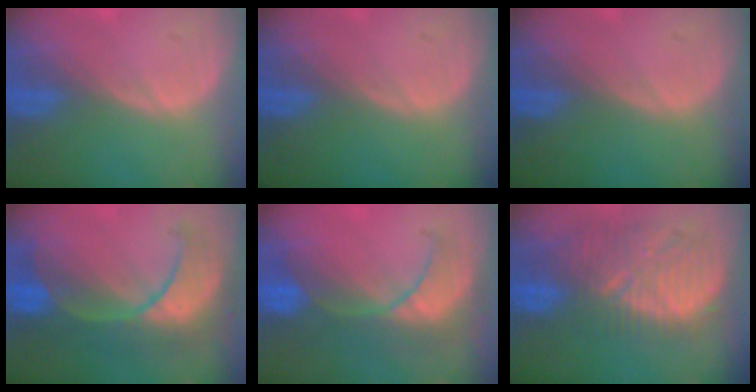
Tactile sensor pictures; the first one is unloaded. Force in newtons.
{"total": 0.0}
{"total": 0.0}
{"total": 9.1, "press": 9.1, "slide": 0.6}
{"total": 8.1, "press": 7.9, "slide": 1.6}
{"total": 11.7, "press": 11.1, "slide": 3.8}